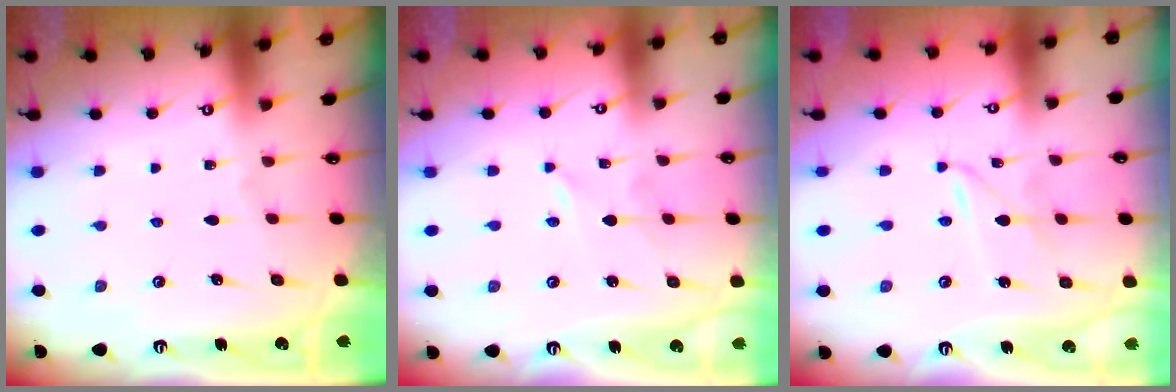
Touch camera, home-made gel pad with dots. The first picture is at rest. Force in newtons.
{"total": 0.8, "press": 0.8, "slide": 0.1}
{"total": 2.2, "press": 2.2, "slide": 0.2}